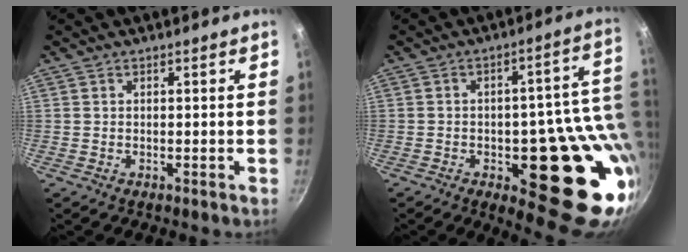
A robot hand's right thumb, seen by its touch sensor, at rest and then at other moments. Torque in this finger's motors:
{"motor_torque": [2.62, 2.39, 2.55, -0.22, 0.40]}